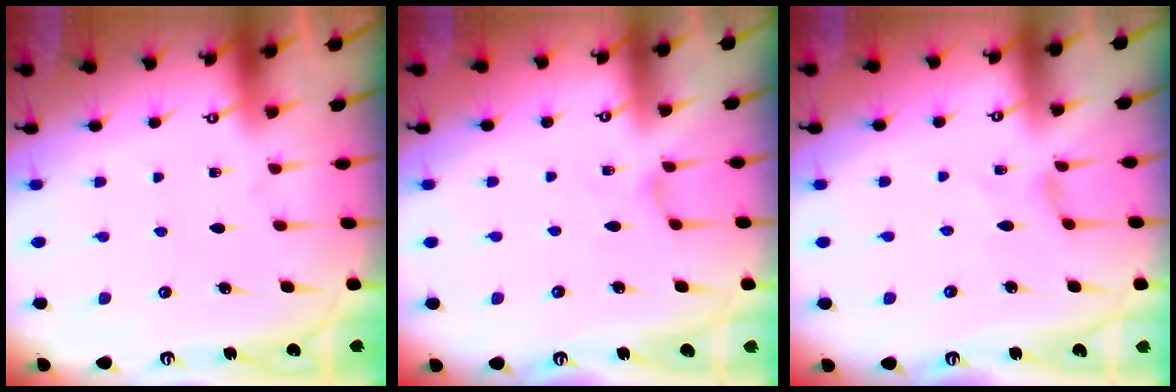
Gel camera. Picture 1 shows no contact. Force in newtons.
{"total": 0.0}
{"total": 0.8, "press": 0.8, "slide": 0.2}